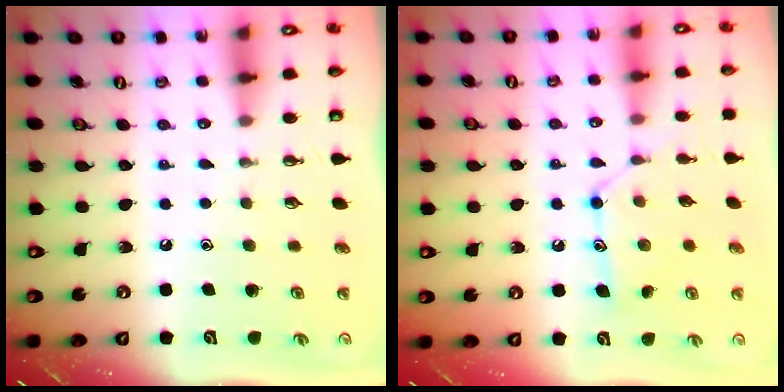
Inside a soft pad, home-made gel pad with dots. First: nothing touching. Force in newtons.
{"total": 12.4, "press": 12.4, "slide": 0.1}